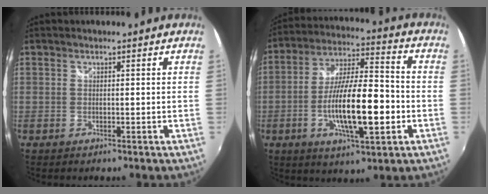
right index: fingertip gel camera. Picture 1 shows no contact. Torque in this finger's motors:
{"motor_torque": [1.80, -0.34, 1.05, 0.21]}